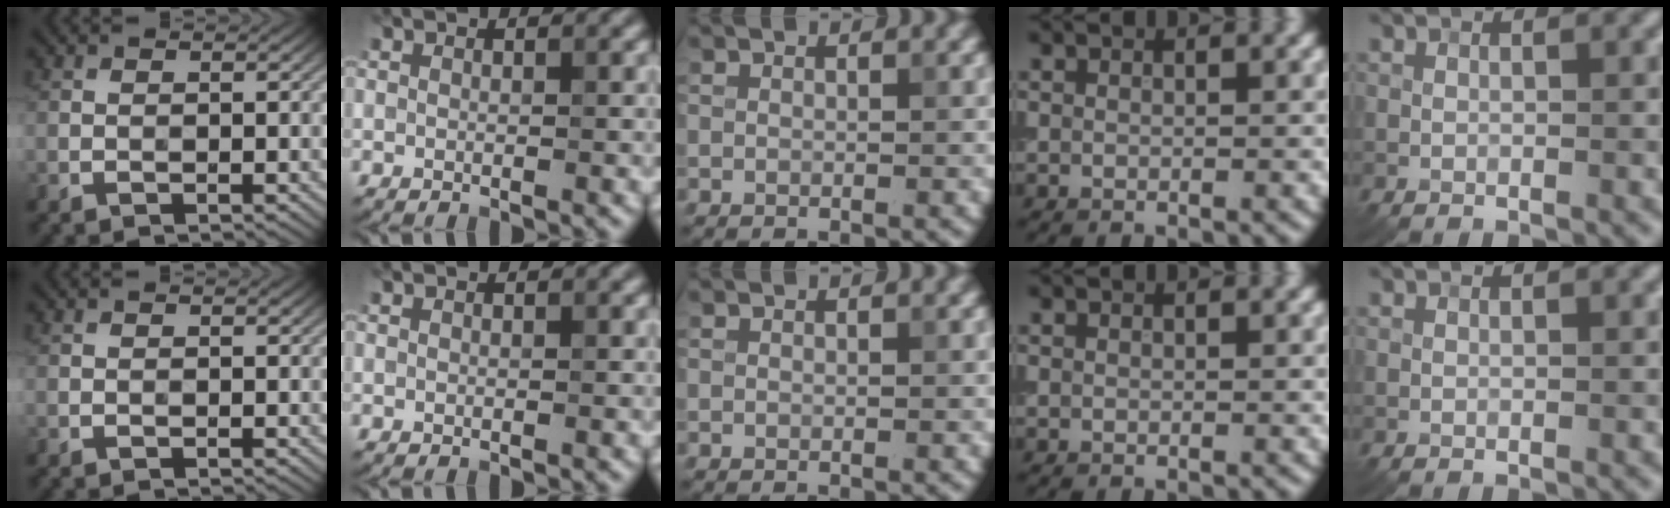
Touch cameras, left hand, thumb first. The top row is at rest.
{}